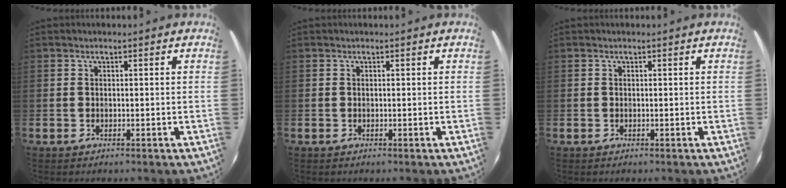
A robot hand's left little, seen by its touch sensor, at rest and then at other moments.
{"total": 0.0}
{"total": 0.0}